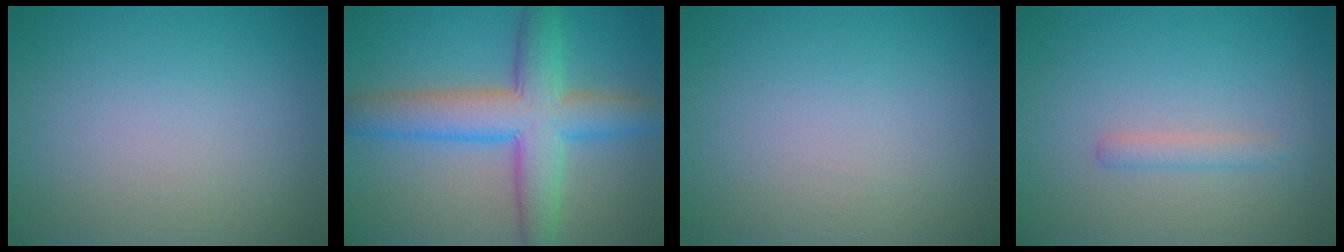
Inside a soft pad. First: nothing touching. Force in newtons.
{"total": 7.6, "press": 7.6, "slide": 0.1}
{"total": 0.0}
{"total": 1.4, "press": 1.4, "slide": 0.0}